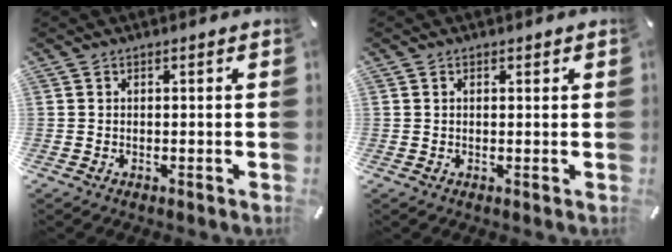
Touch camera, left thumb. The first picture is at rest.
{"total": 1.0, "force": [0.4, 0.6, 0.7], "torque": [-0.015, 0.002, 0.006]}